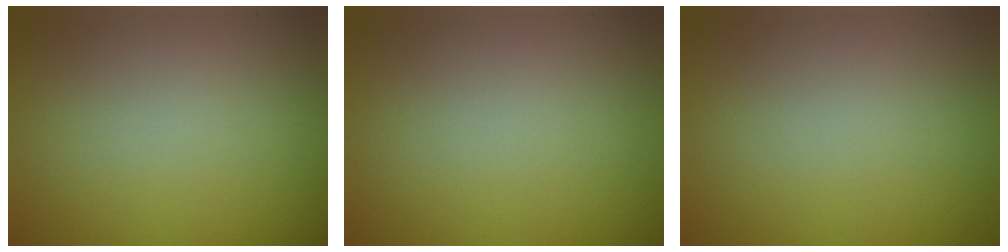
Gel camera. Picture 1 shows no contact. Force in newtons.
{"total": 0.0}
{"total": 0.0}